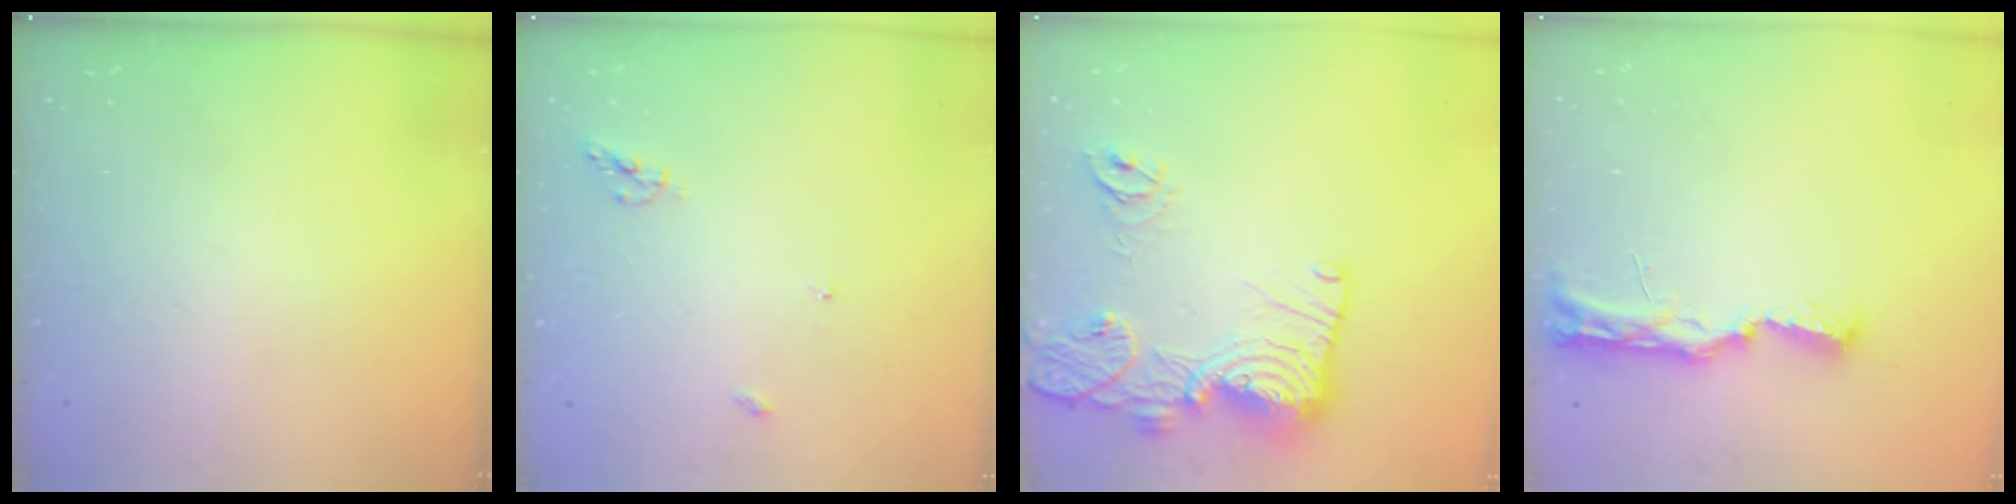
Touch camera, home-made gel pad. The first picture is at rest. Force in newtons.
{"total": 5.6, "press": 5.6, "slide": 0.7}
{"total": 18.6, "press": 18.6, "slide": 1.6}
{"total": 8.9, "press": 8.9, "slide": 1.3}